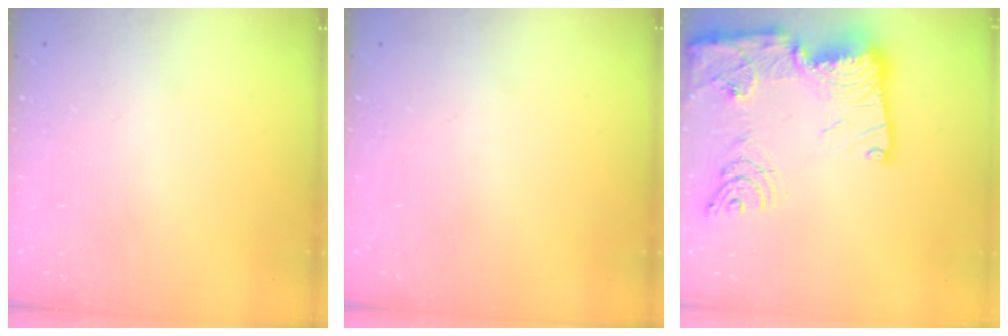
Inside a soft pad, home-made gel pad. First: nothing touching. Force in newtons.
{"total": 0.0}
{"total": 25.2, "press": 25.1, "slide": 2.6}